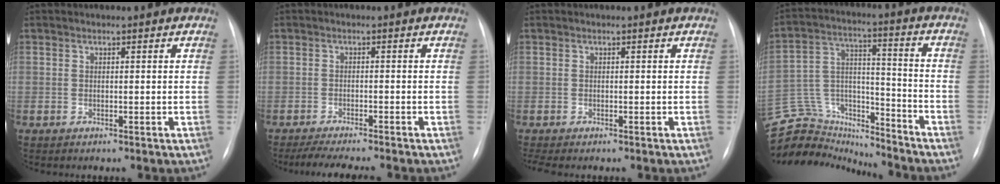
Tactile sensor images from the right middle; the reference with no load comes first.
{"total": 7.6, "force": [-6.6, 0.4, 3.7], "torque": [-0.053, -0.015, -0.101]}
{"total": 1.5, "force": [-1.3, 0.2, 0.8], "torque": [-0.009, -0.003, -0.015]}
{"total": 19.1, "force": [-18.2, 4.8, 2.8], "torque": [-0.066, 0.055, -0.294]}